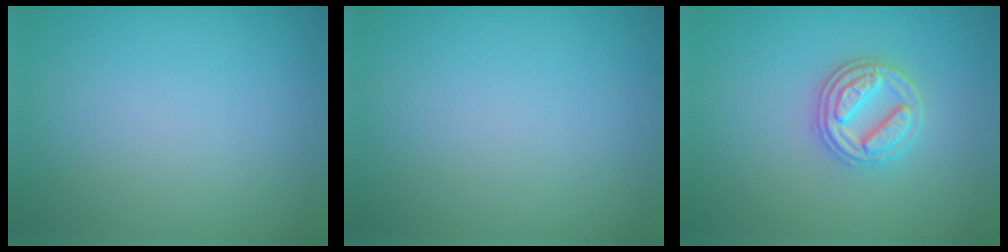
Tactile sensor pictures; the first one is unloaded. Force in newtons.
{"total": 0.0}
{"total": 3.6, "press": 3.1, "slide": 1.8}